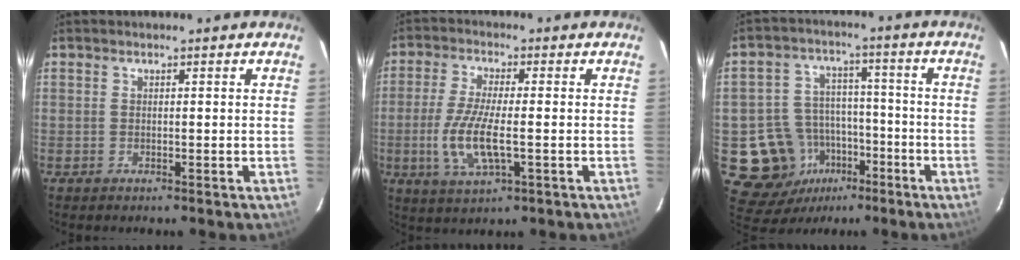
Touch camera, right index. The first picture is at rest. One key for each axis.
{"total": 9.8, "fx": -2.2, "fy": 2.7, "fz": 9.2, "tx": -0.194, "ty": -0.012, "tz": -0.041}
{"total": 12.7, "fx": -5.4, "fy": 10.9, "fz": 3.5, "tx": -0.093, "ty": 0.034, "tz": -0.065}